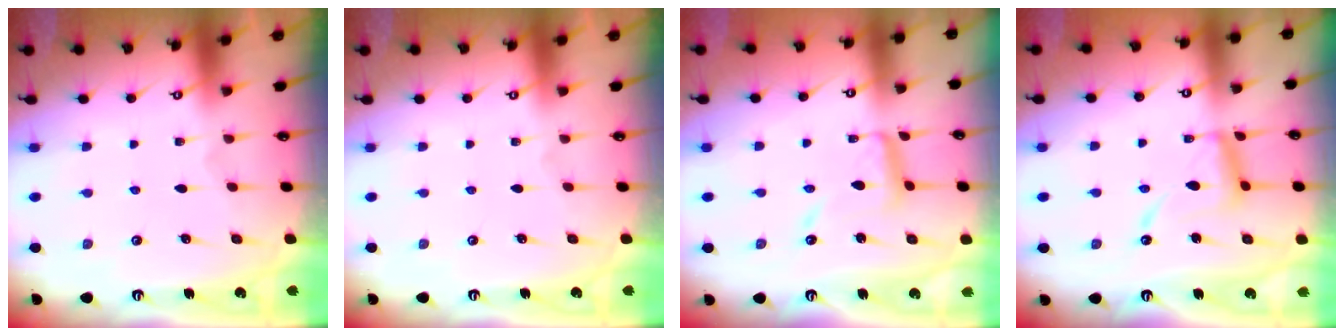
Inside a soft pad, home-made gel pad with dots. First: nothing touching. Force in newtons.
{"total": 0.0}
{"total": 10.4, "press": 10.4, "slide": 0.9}
{"total": 13.5, "press": 13.5, "slide": 1.2}